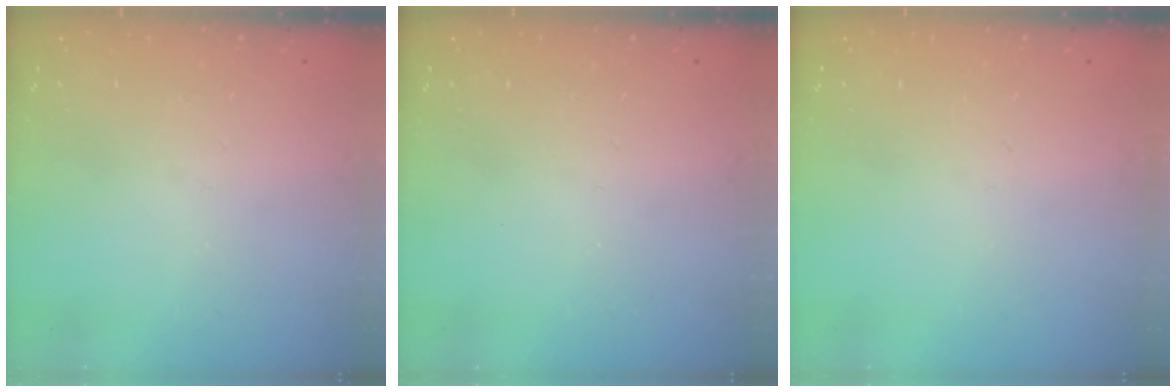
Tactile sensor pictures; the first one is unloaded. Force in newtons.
{"total": 0.0}
{"total": 0.0}